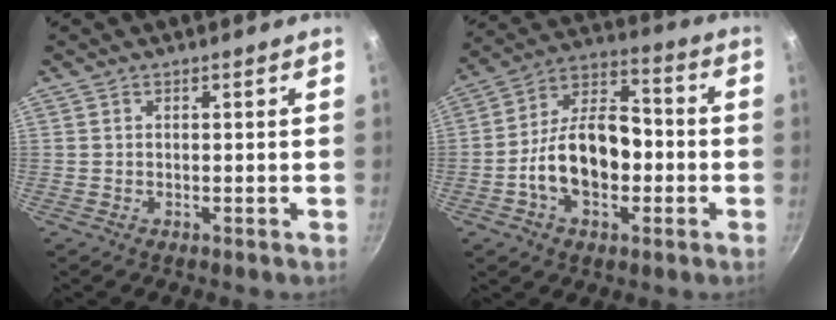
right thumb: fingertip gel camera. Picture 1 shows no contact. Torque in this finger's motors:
{"motor_torque": [2.18, 2.05, 1.38, -0.73, 0.16]}